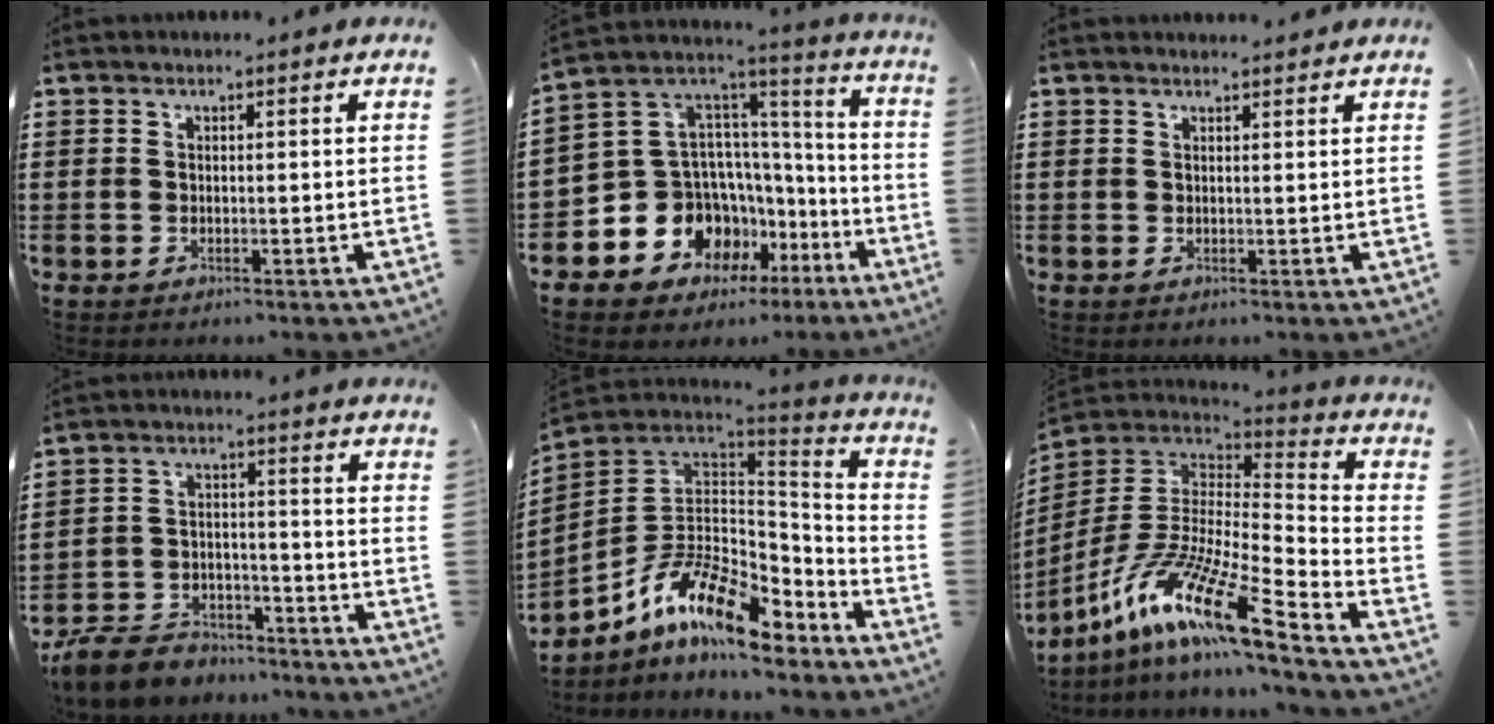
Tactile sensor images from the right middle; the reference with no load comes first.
{"total": 11.4, "force": [-6.2, 9.2, 2.5], "torque": [-0.098, -0.017, -0.106]}
{"total": 1.3, "force": [1.3, 0.0, 0.1], "torque": [0.004, -0.004, 0.023]}
{"total": 7.3, "force": [-6.9, 2.1, 1.0], "torque": [-0.038, 0.014, -0.141]}
{"total": 12.7, "force": [-6.8, 5.8, 9.0], "torque": [-0.190, 0.007, -0.133]}
{"total": 14.8, "force": [-9.6, 2.3, 11.0], "torque": [-0.237, -0.005, -0.189]}